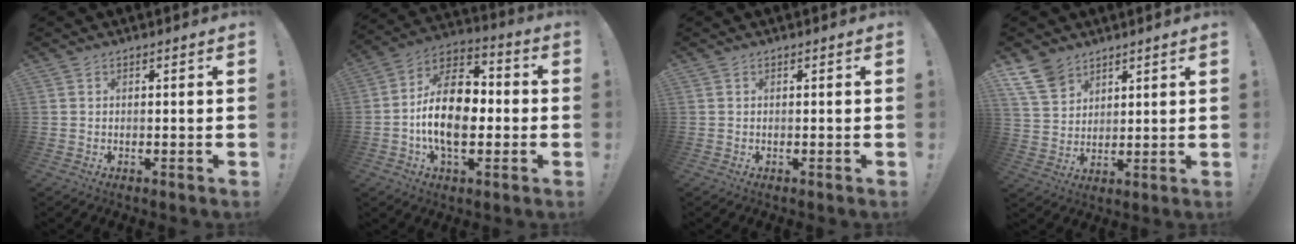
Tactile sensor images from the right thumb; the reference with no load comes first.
{"total": 18.0, "force": [-2.5, 10.9, 14.1], "torque": [-0.263, 0.015, -0.042]}
{"total": 0.0}
{"total": 10.1, "force": [7.4, 6.0, 3.6], "torque": [-0.068, -0.041, 0.147]}